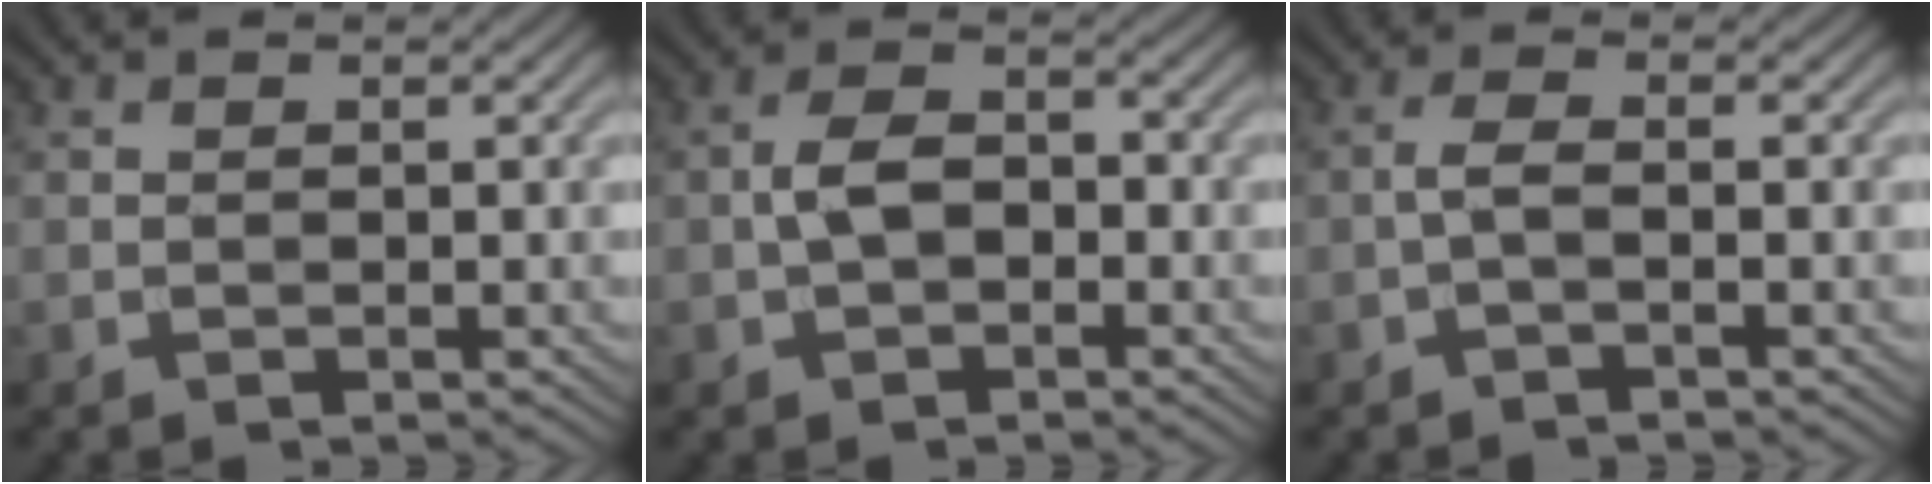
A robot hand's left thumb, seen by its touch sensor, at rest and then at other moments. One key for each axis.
{"total": 3.8, "fx": -1.0, "fy": 2.4, "fz": 2.8, "tx": -0.061, "ty": 0.010, "tz": -0.022}
{"total": 1.9, "fx": -0.7, "fy": 0.4, "fz": 1.7, "tx": -0.036, "ty": 0.006, "tz": -0.021}